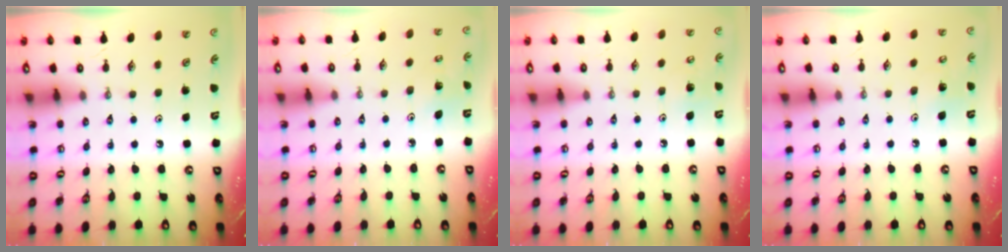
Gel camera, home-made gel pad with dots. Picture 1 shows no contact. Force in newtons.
{"total": 2.5, "press": 2.5, "slide": 0.2}
{"total": 5.2, "press": 5.2, "slide": 0.3}
{"total": 5.2, "press": 5.1, "slide": 0.5}